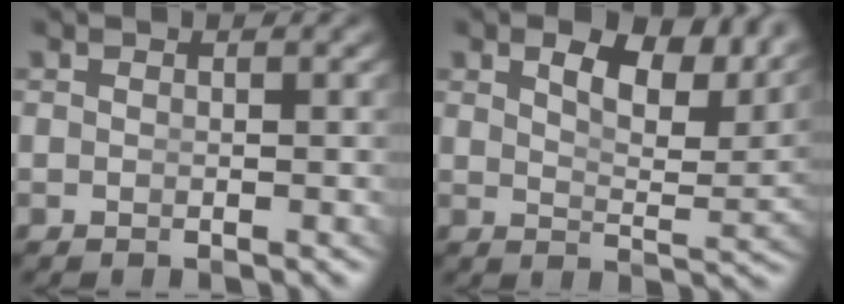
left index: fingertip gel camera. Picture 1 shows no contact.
{"total": 7.6, "force": [5.5, 2.0, 5.0], "torque": [-0.062, 0.017, 0.078]}